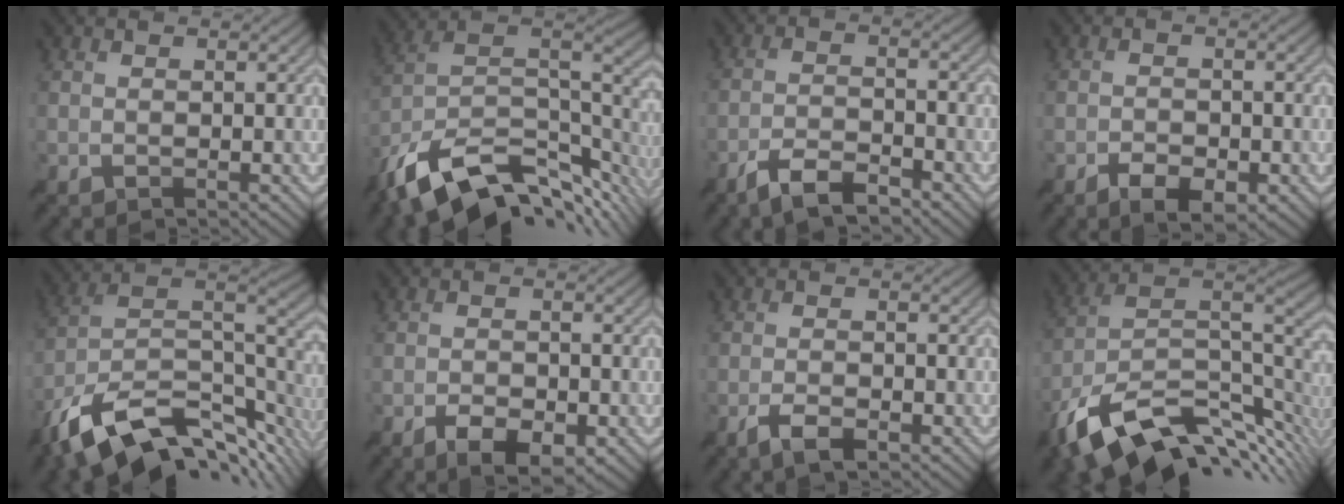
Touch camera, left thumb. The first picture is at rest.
{"total": 15.7, "force": [-9.3, 7.0, 10.5], "torque": [-0.230, -0.019, -0.154]}
{"total": 5.9, "force": [-4.6, 1.4, 3.4], "torque": [-0.061, 0.000, -0.088]}
{"total": 4.0, "force": [-2.6, 1.6, 2.6], "torque": [-0.040, -0.006, -0.041]}
{"total": 16.3, "force": [-9.4, 7.2, 11.2], "torque": [-0.242, -0.023, -0.155]}
{"total": 4.6, "force": [-2.9, 1.8, 3.1], "torque": [-0.049, -0.004, -0.045]}
{"total": 3.2, "force": [-2.1, 0.8, 2.3], "torque": [-0.041, -0.001, -0.044]}
{"total": 15.9, "force": [-7.0, 8.0, 11.9], "torque": [-0.254, -0.027, -0.116]}